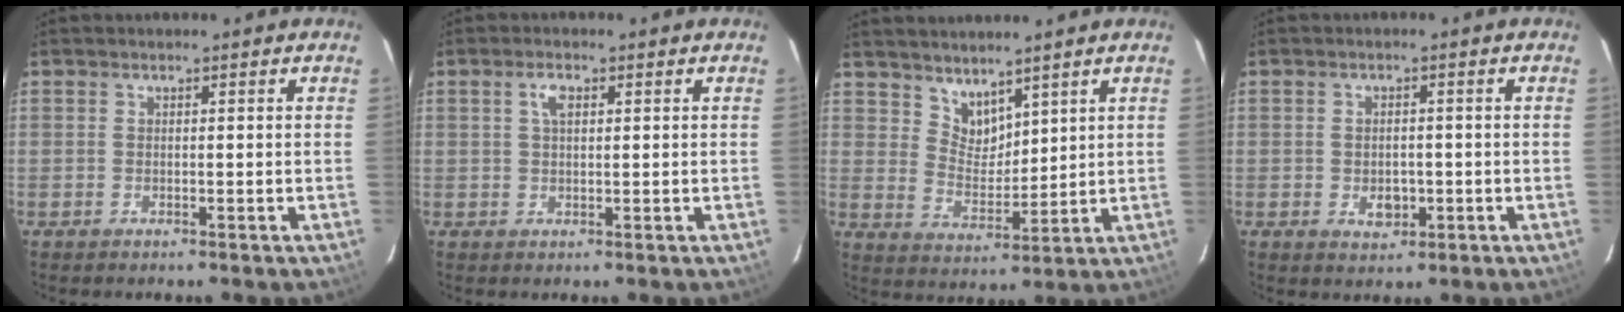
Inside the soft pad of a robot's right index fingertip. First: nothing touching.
{"total": 2.5, "force": [0.9, 1.2, 2.0], "torque": [-0.040, 0.007, 0.017]}
{"total": 6.0, "force": [4.9, 3.0, 1.7], "torque": [-0.020, -0.001, 0.099]}
{"total": 3.8, "force": [-0.9, 2.7, 2.5], "torque": [-0.043, -0.002, -0.009]}